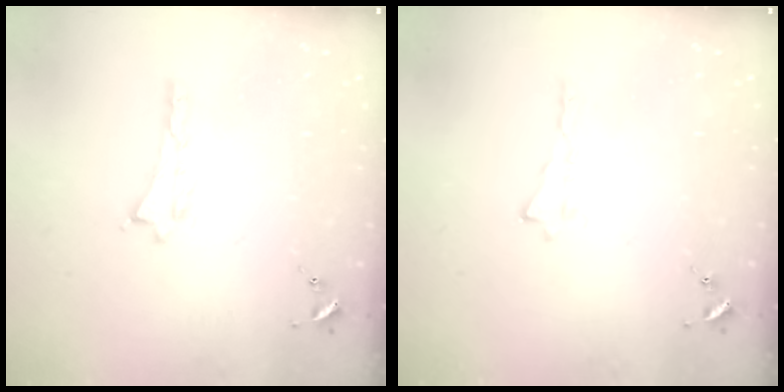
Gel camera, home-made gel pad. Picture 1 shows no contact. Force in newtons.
{"total": 0.0}